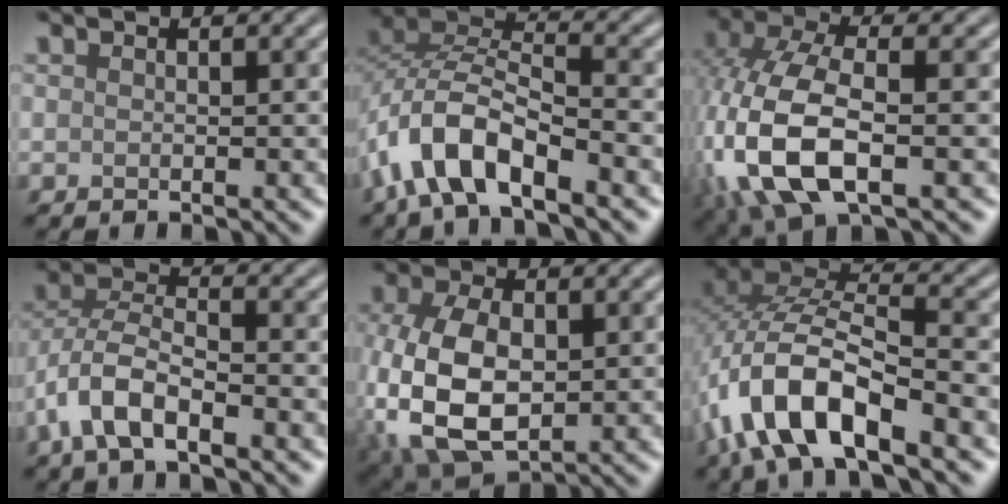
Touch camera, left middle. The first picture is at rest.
{"total": 7.9, "force": [-4.4, 3.3, 5.6], "torque": [-0.102, 0.008, -0.092]}
{"total": 10.2, "force": [-2.6, 5.4, 8.2], "torque": [-0.197, -0.006, -0.055]}
{"total": 5.9, "force": [-3.0, 2.5, 4.4], "torque": [-0.090, 0.002, -0.069]}
{"total": 10.5, "force": [-1.7, 6.4, 8.2], "torque": [-0.209, -0.018, -0.030]}
{"total": 11.1, "force": [-5.1, 4.5, 8.7], "torque": [-0.184, 0.004, -0.097]}